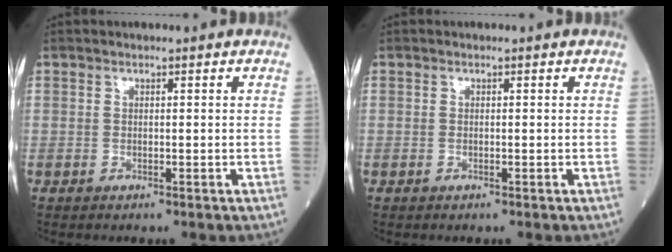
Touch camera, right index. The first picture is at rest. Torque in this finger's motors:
{"motor_torque": [-0.09, 0.01, -0.03, -0.01]}